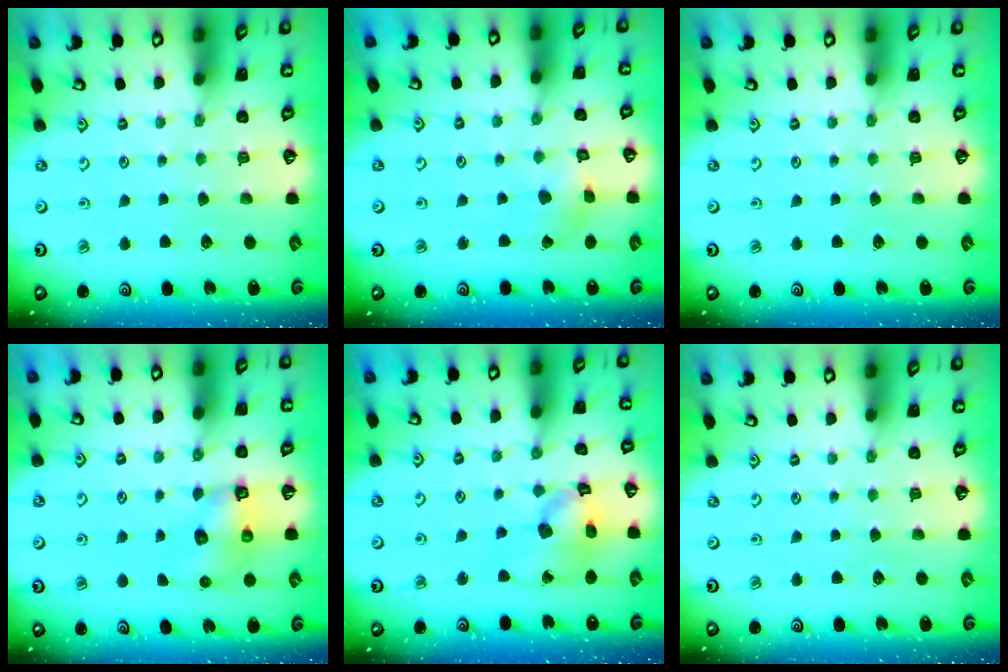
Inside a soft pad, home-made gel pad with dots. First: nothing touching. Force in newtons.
{"total": 2.4, "press": 2.4, "slide": 0.5}
{"total": 0.0}
{"total": 5.8, "press": 5.8, "slide": 0.2}
{"total": 13.4, "press": 13.3, "slide": 1.8}
{"total": 0.0}